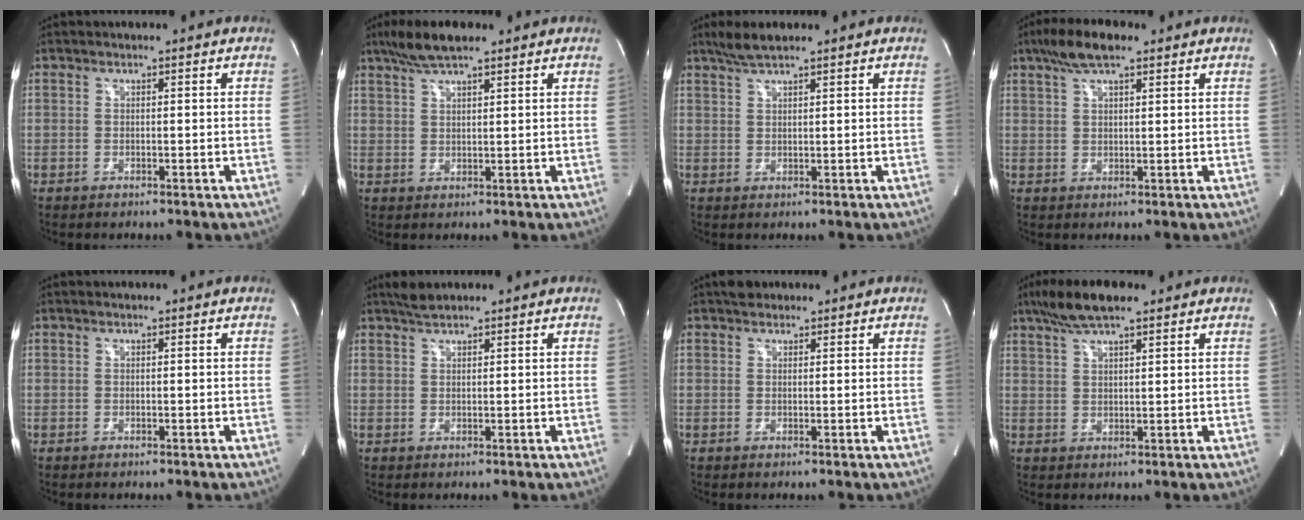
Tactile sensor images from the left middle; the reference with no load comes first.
{"total": 6.3, "force": [4.8, 1.1, 3.9], "torque": [-0.082, 0.019, 0.087]}
{"total": 3.6, "force": [2.9, 0.3, 2.0], "torque": [-0.049, 0.011, 0.059]}
{"total": 6.6, "force": [4.4, 1.7, 4.5], "torque": [-0.094, 0.021, 0.079]}
{"total": 0.0}
{"total": 2.0, "force": [1.9, 0.1, 0.7], "torque": [-0.019, 0.010, 0.038]}
{"total": 2.0, "force": [1.6, 1.2, 0.5], "torque": [-0.009, 0.016, 0.022]}
{"total": 7.7, "force": [5.7, 1.4, 5.0], "torque": [-0.098, 0.022, 0.100]}